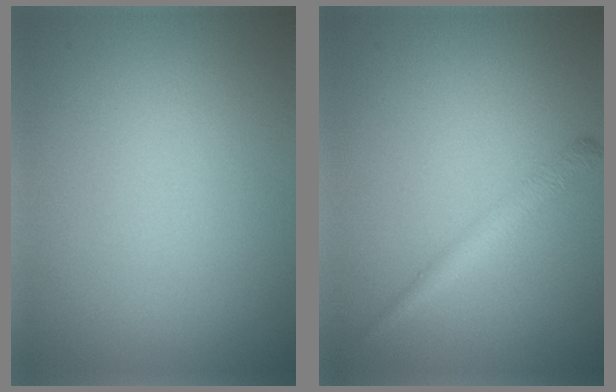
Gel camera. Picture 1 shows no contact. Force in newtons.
{"total": 2.0, "press": 2.0, "slide": 0.1}